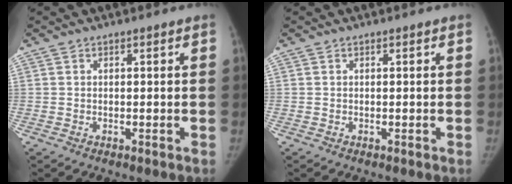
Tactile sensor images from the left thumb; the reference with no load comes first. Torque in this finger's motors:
{"motor_torque": [0.16, 0.30, 0.10, -0.14, 0.01]}